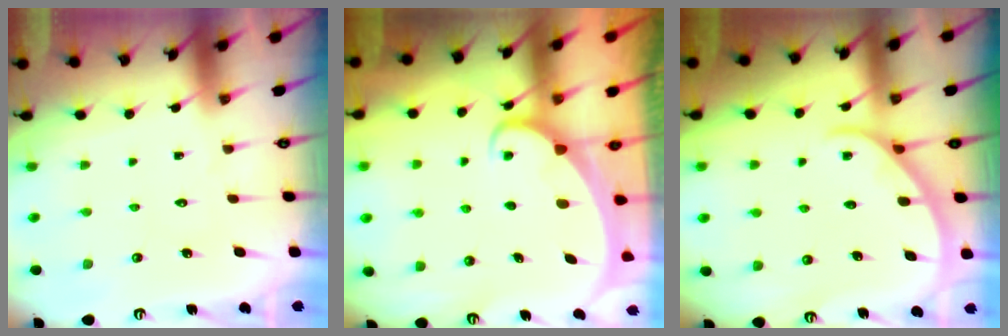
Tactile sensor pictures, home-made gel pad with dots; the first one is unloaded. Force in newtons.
{"total": 2.0, "press": 2.0, "slide": 0.1}
{"total": 2.7, "press": 2.6, "slide": 0.3}